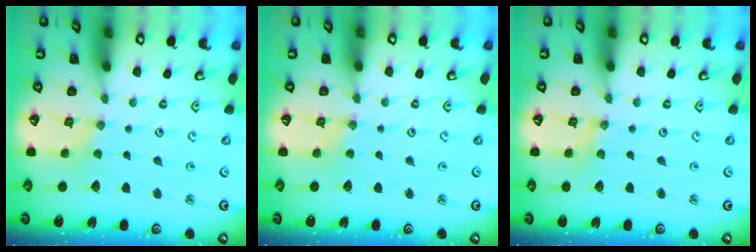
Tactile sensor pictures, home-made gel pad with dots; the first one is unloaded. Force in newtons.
{"total": 1.9, "press": 1.9, "slide": 0.3}
{"total": 0.0}